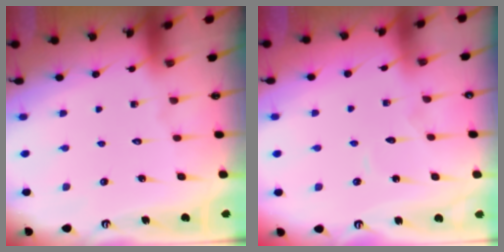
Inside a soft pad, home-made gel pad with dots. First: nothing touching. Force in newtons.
{"total": 3.9, "press": 3.9, "slide": 0.4}